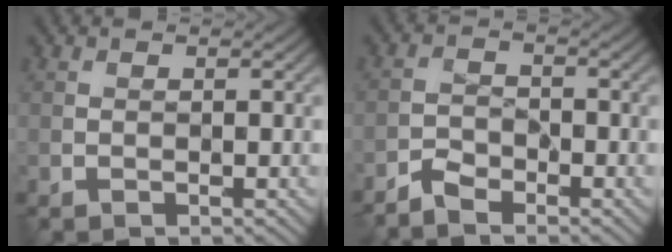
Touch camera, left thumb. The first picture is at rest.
{"total": 3.0, "force": [-2.6, 0.9, 1.0], "torque": [-0.020, -0.003, -0.063]}